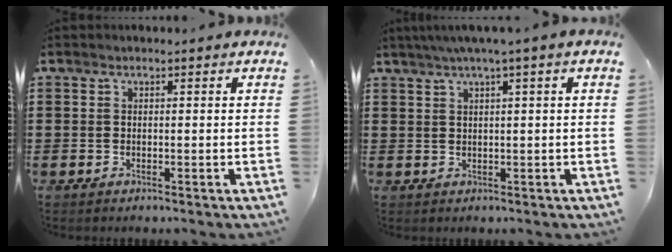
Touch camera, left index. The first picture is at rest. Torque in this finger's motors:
{"motor_torque": [0.25, 0.12, 0.66, 0.21]}